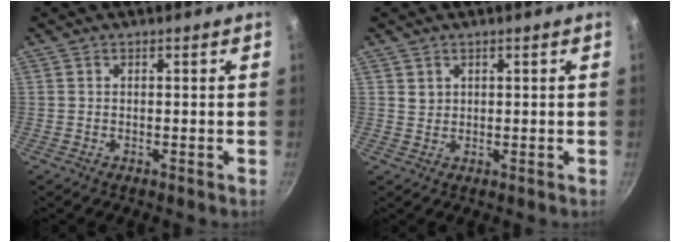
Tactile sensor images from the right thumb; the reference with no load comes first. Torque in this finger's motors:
{"motor_torque": [0.51, 0.42, 0.36, 0.05, 0.03]}